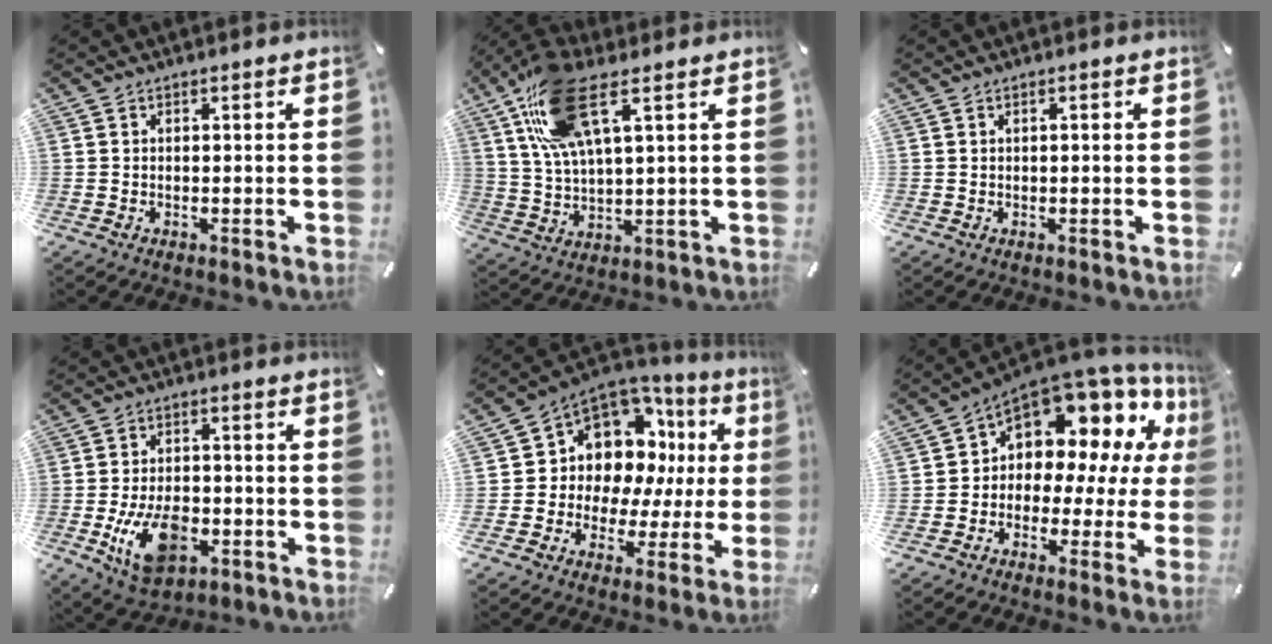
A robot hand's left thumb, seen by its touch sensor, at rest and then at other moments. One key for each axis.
{"total": 16.1, "fx": 8.0, "fy": 5.9, "fz": 12.6, "tx": -0.259, "ty": -0.007, "tz": 0.144}
{"total": 0.7, "fx": 0.1, "fy": 0.1, "fz": 0.6, "tx": -0.012, "ty": 0.001, "tz": 0.002}
{"total": 12.6, "fx": -3.8, "fy": 7.7, "fz": 9.2, "tx": -0.169, "ty": 0.002, "tz": -0.064}
{"total": 10.7, "fx": 5.0, "fy": 8.8, "fz": 3.4, "tx": -0.061, "ty": -0.065, "tz": 0.099}
{"total": 11.7, "fx": 6.0, "fy": 7.6, "fz": 6.4, "tx": -0.095, "ty": -0.069, "tz": 0.099}